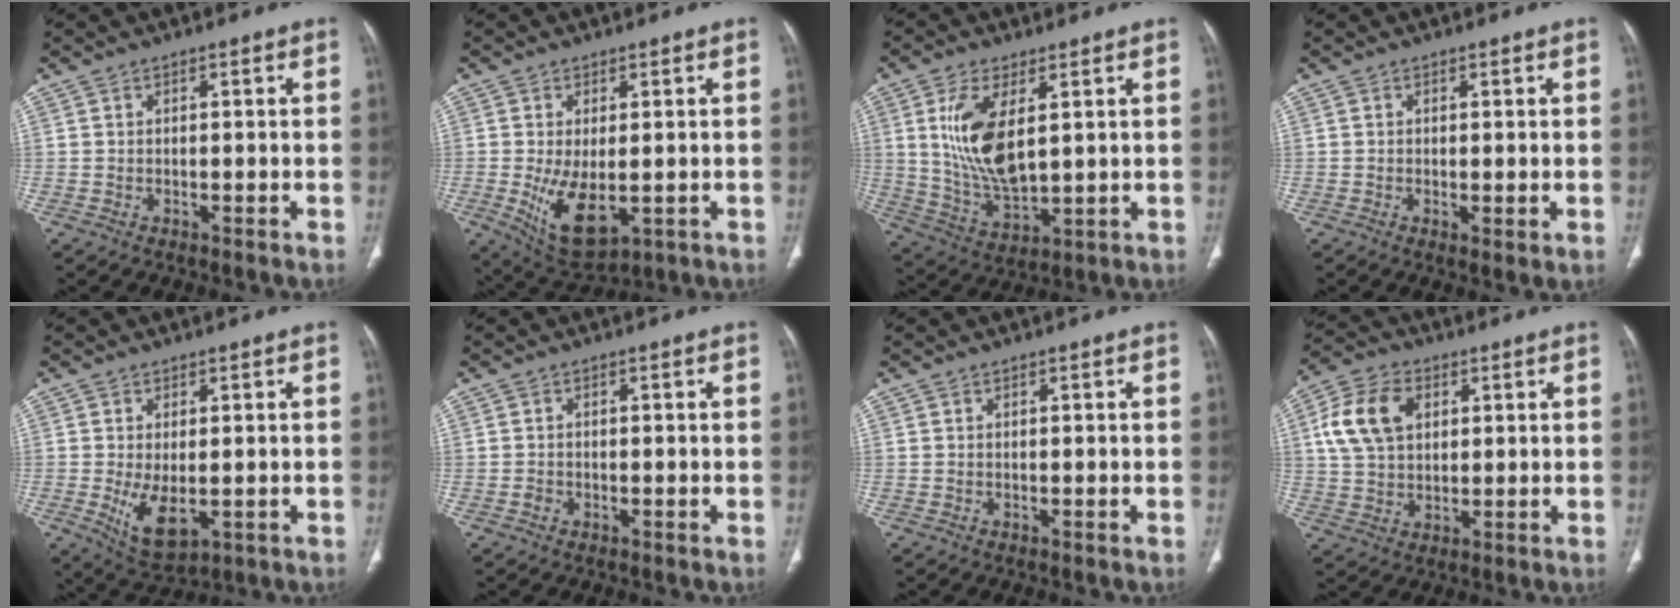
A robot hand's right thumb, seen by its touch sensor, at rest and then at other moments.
{"total": 9.7, "force": [-1.8, 4.8, 8.2], "torque": [-0.138, -0.022, -0.010]}
{"total": 13.0, "force": [3.3, 6.1, 11.0], "torque": [-0.215, -0.025, 0.076]}
{"total": 1.8, "force": [-0.2, 0.5, 1.8], "torque": [-0.035, -0.010, -0.003]}
{"total": 6.8, "force": [-1.3, 3.4, 5.7], "torque": [-0.098, -0.018, -0.007]}
{"total": 0.9, "force": [-0.4, 0.8, 0.4], "torque": [-0.007, 0.004, -0.007]}
{"total": 0.0}
{"total": 11.8, "force": [3.4, 8.1, 7.9], "torque": [-0.139, 0.008, 0.063]}